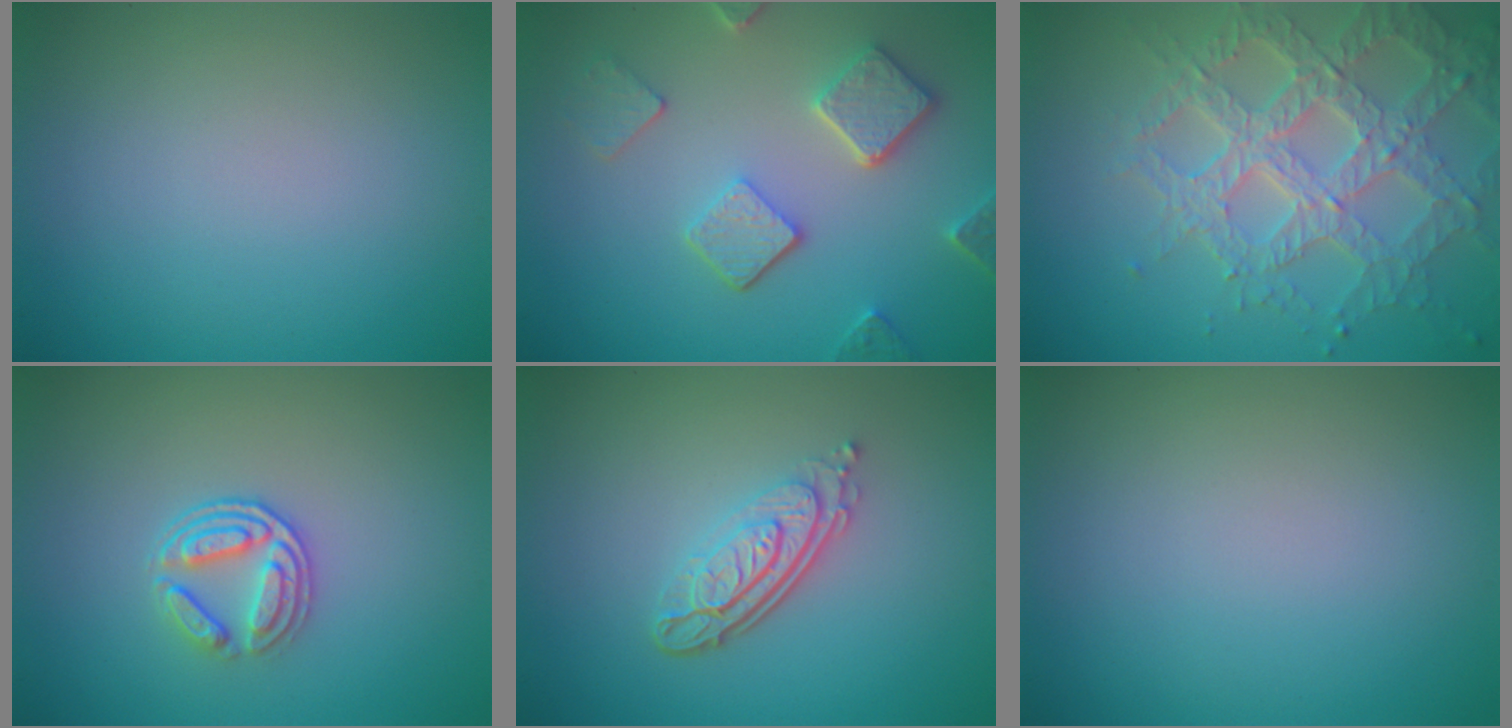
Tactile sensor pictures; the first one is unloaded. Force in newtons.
{"total": 5.0, "press": 3.9, "slide": 3.2}
{"total": 7.0, "press": 5.2, "slide": 4.7}
{"total": 3.1, "press": 2.6, "slide": 1.6}
{"total": 4.4, "press": 3.2, "slide": 3.1}
{"total": 0.0}